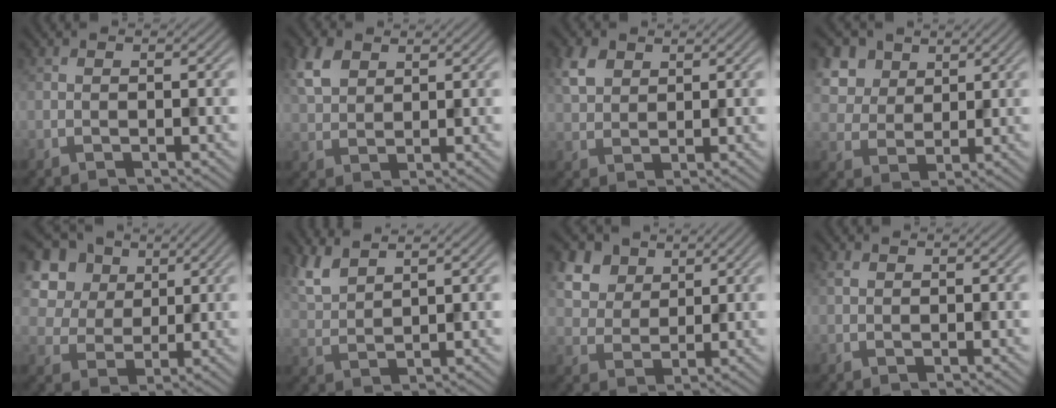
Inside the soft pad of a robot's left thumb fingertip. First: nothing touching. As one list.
[{"total": 5.1, "force": [2.6, 3.2, 3.0], "torque": [-0.077, 0.009, 0.053]}, {"total": 4.0, "force": [2.1, 2.7, 2.2], "torque": [-0.057, 0.005, 0.044]}, {"total": 7.4, "force": [3.8, 5.5, 3.3], "torque": [-0.126, 0.000, 0.077]}, {"total": 11.1, "force": [5.1, 8.3, 5.3], "torque": [-0.165, 0.016, 0.114]}, {"total": 4.9, "force": [3.9, 1.5, 2.7], "torque": [-0.078, 0.006, 0.086]}, {"total": 8.4, "force": [4.7, 5.8, 4.0], "torque": [-0.147, 0.000, 0.101]}, {"total": 1.0, "force": [0.6, 0.6, 0.6], "torque": [-0.015, 0.004, 0.011]}]